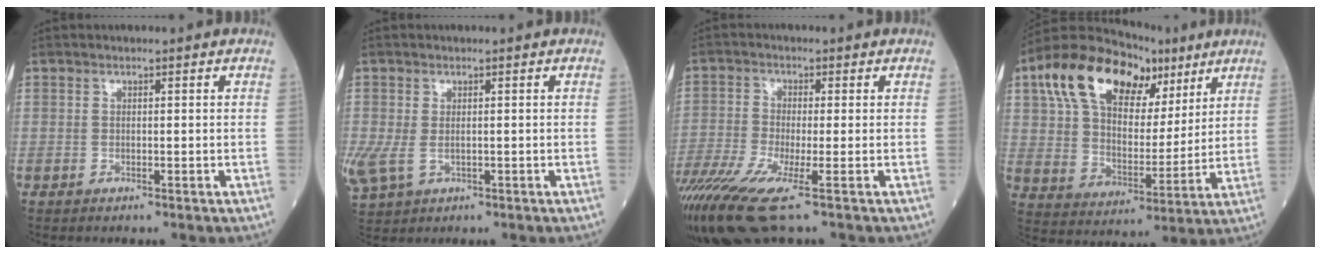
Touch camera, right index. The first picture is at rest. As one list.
[{"total": 7.4, "force": [-1.4, 4.8, 5.4], "torque": [-0.153, -0.011, -0.014]}, {"total": 12.3, "force": [-7.3, 1.7, 9.8], "torque": [-0.203, -0.030, -0.133]}, {"total": 18.1, "force": [9.4, 10.4, 11.5], "torque": [-0.210, 0.042, 0.162]}]